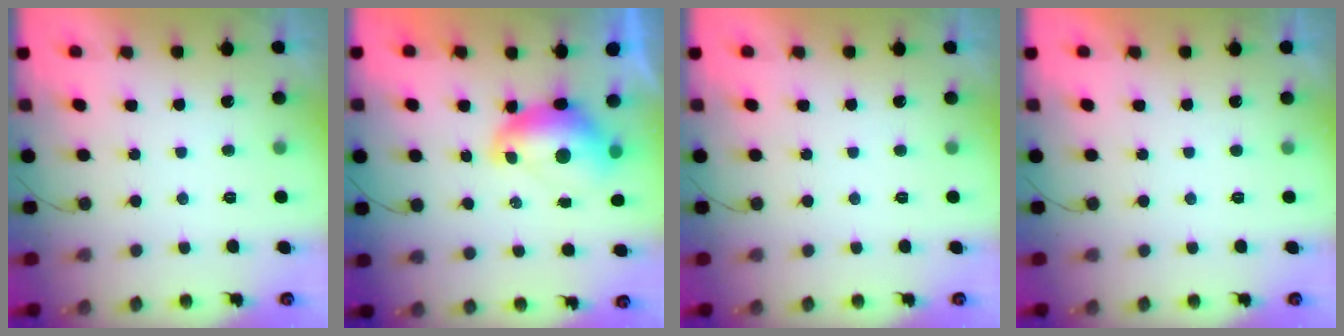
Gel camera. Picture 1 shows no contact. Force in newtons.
{"total": 8.9, "press": 8.8, "slide": 1.0}
{"total": 0.0}
{"total": 0.0}